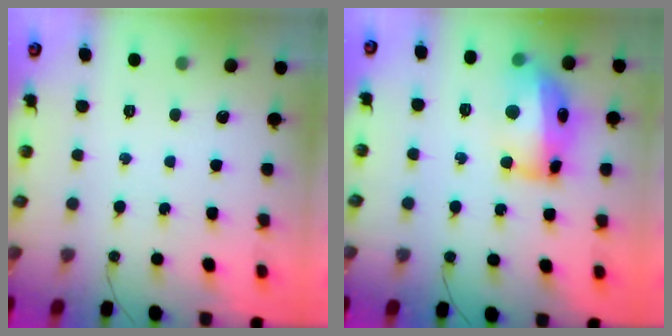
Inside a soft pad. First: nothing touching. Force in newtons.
{"total": 15.4, "press": 15.4, "slide": 1.5}